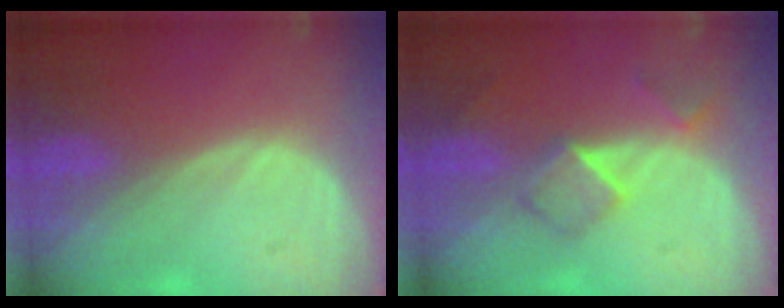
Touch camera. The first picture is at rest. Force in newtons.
{"total": 5.2, "press": 4.5, "slide": 2.7}